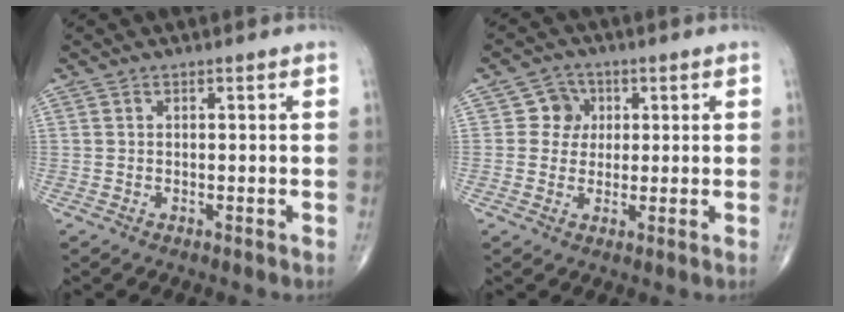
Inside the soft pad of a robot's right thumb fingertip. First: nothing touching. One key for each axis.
{"total": 4.4, "fx": 0.9, "fy": 4.2, "fz": 1.0, "tx": 0.014, "ty": 0.006, "tz": 0.005}